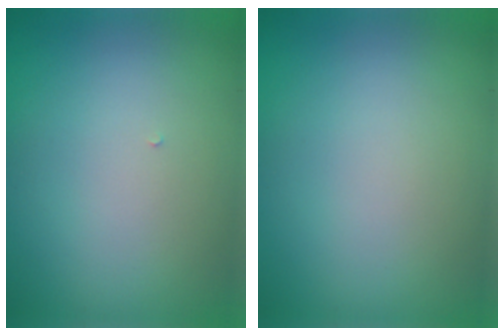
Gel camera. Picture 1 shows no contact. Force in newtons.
{"total": 0.0}